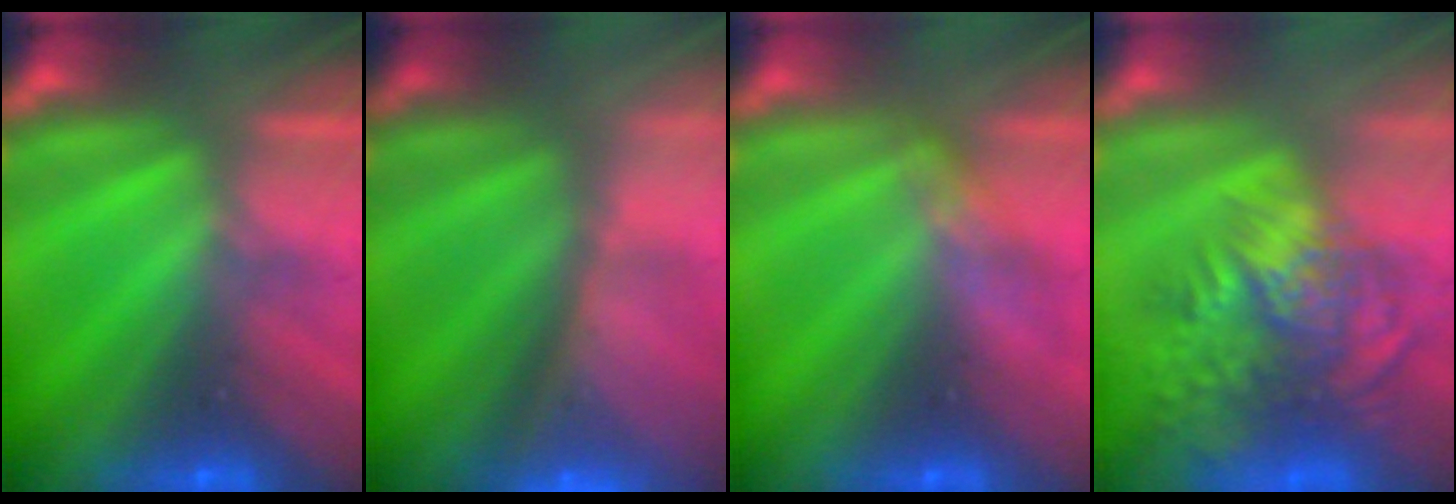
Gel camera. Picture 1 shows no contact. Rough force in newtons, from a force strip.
{"total": 6.5}
{"total": 2.8}
{"total": 6.7}